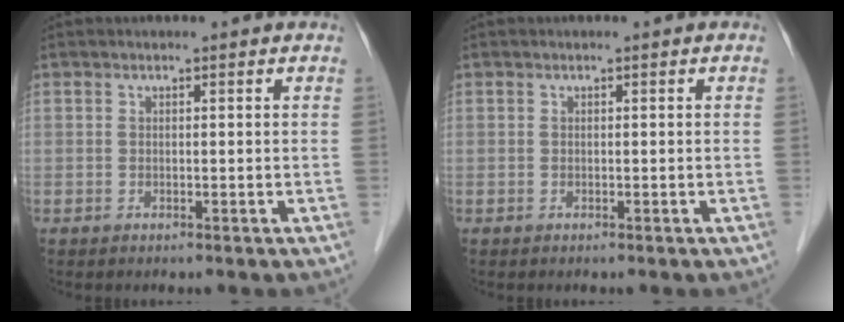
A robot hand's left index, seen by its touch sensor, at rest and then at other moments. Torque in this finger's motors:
{"motor_torque": [0.00, 0.00, -0.02, 0.00]}